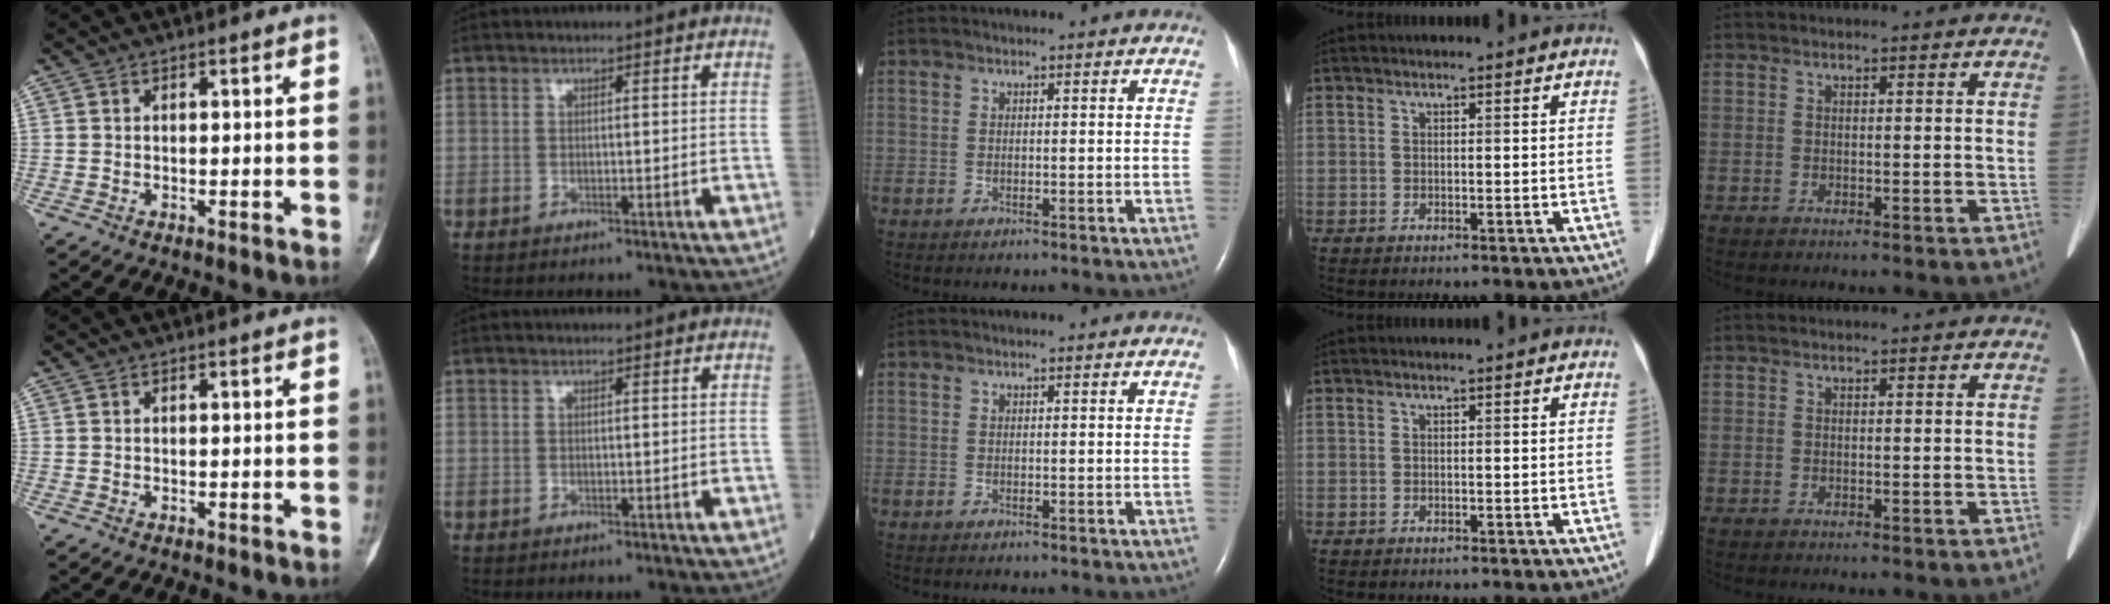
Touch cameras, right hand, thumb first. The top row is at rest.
{}